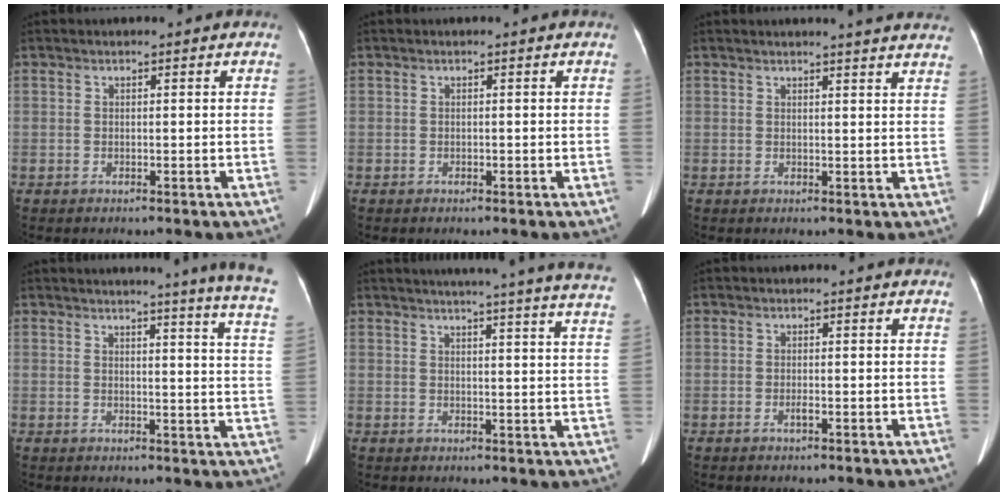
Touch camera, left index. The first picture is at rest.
{"total": 0.0}
{"total": 8.7, "force": [8.2, 0.0, 3.0], "torque": [-0.032, -0.012, 0.070]}
{"total": 13.3, "force": [11.4, -1.7, 6.7], "torque": [-0.080, -0.080, 0.105]}
{"total": 24.0, "force": [21.7, -0.6, 10.4], "torque": [-0.146, -0.057, 0.246]}
{"total": 0.8, "force": [-0.4, 0.1, 0.7], "torque": [-0.016, -0.002, -0.004]}